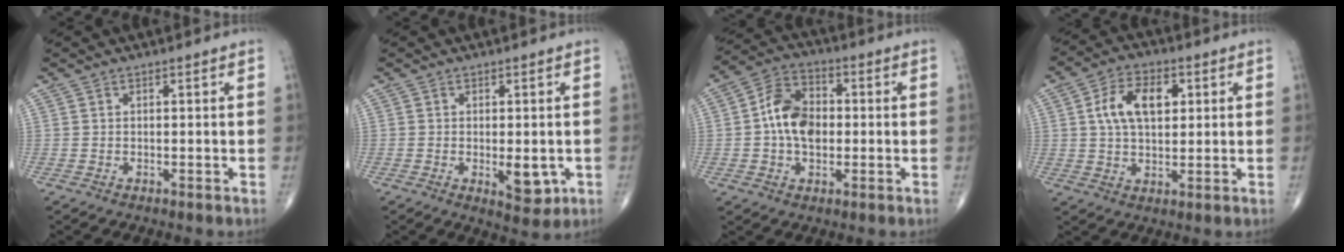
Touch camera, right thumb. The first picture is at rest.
{"total": 5.4, "force": [-1.1, 2.5, 4.7], "torque": [-0.049, -0.009, -0.009]}
{"total": 10.3, "force": [-0.2, 7.0, 7.5], "torque": [-0.117, 0.022, -0.013]}
{"total": 10.1, "force": [2.4, 6.0, 7.8], "torque": [-0.126, 0.006, 0.040]}